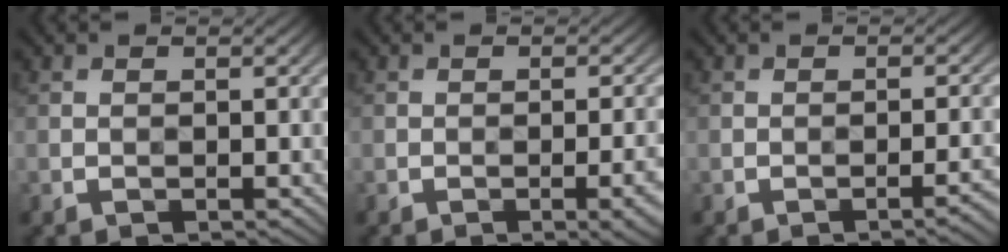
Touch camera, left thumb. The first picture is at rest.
{"total": 4.3, "force": [-1.7, 1.1, 3.8], "torque": [-0.050, 0.000, -0.019]}
{"total": 2.4, "force": [-1.2, 0.4, 2.0], "torque": [-0.022, 0.009, -0.022]}